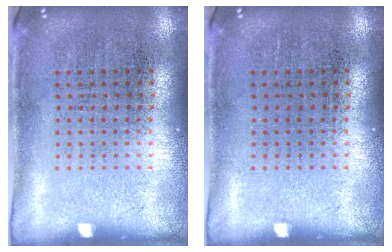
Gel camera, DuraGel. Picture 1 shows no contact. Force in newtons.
{"total": 0.0}